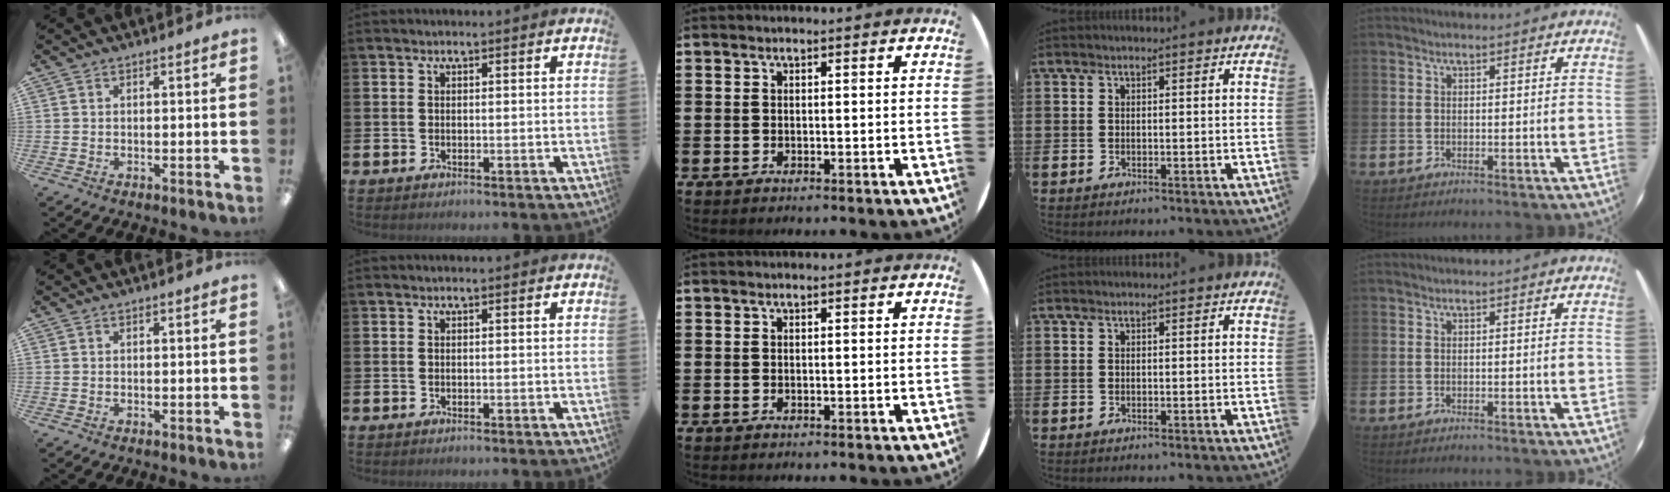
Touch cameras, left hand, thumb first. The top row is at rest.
{}